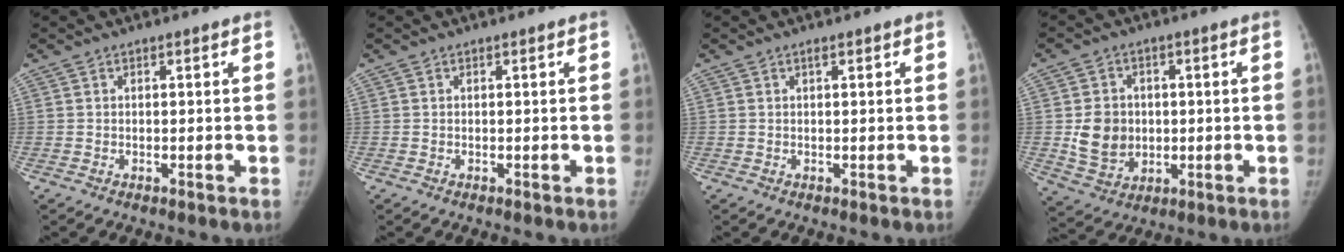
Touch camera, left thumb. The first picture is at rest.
{"total": 0.0}
{"total": 0.8, "force": [0.4, 0.2, 0.6], "torque": [-0.010, 0.001, 0.005]}
{"total": 8.9, "force": [0.0, 7.7, 4.6], "torque": [-0.050, -0.003, 0.010]}